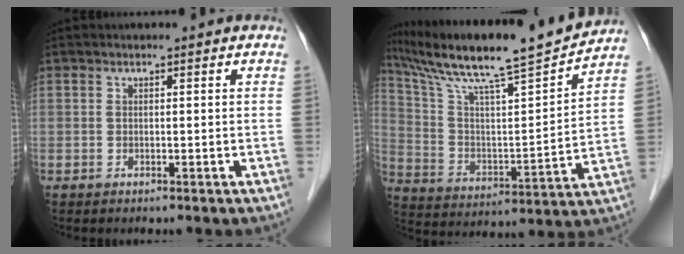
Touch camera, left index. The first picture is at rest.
{"total": 20.8, "force": [18.1, -0.3, 10.2], "torque": [-0.184, -0.004, 0.297]}